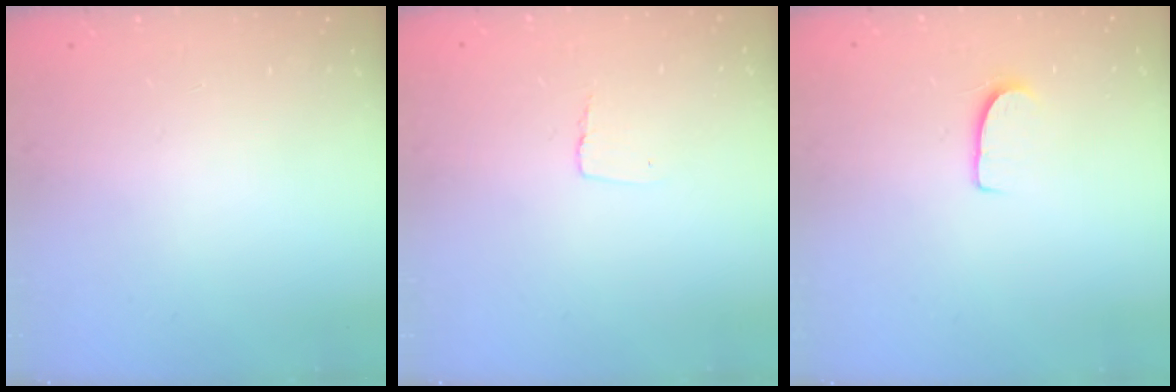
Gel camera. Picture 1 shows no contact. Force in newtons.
{"total": 4.1, "press": 4.1, "slide": 0.2}
{"total": 6.6, "press": 6.5, "slide": 0.4}